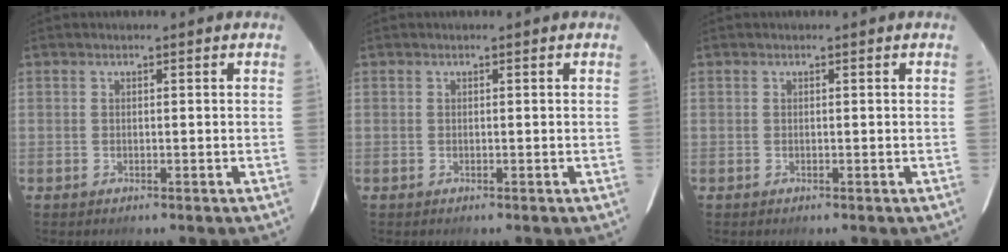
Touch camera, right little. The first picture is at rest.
{"total": 0.0}
{"total": 0.0}